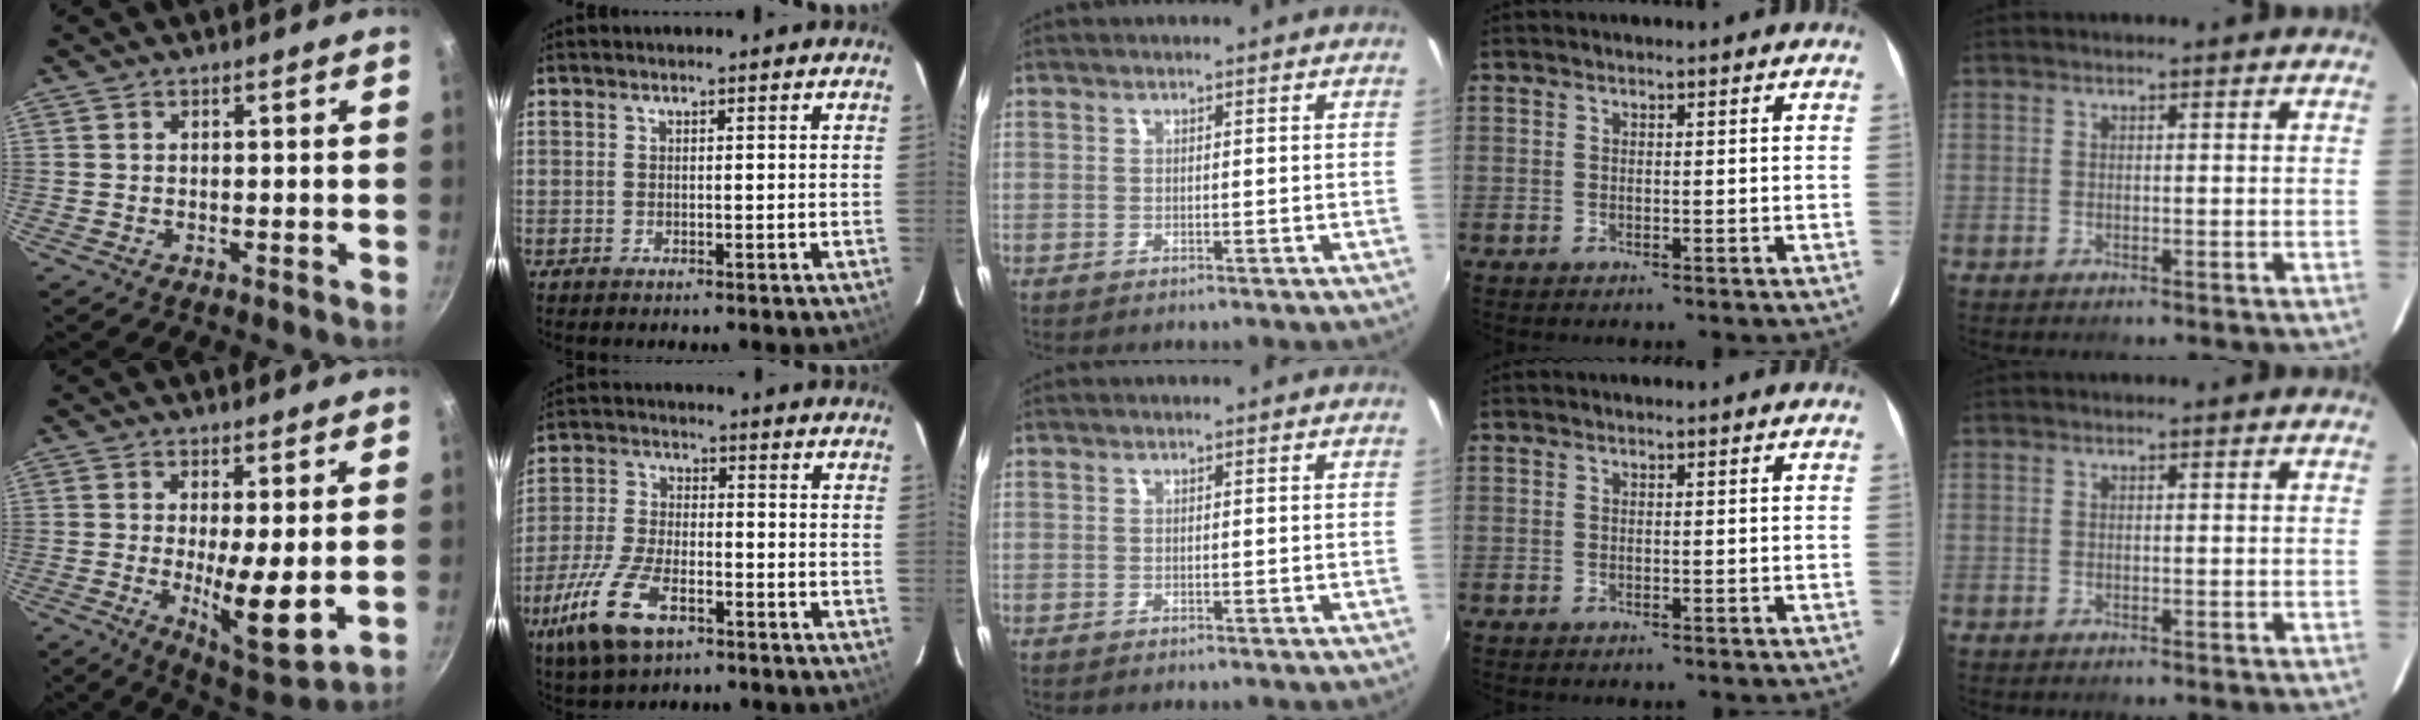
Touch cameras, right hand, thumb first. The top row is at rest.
{"thumb": {"total": 10.4, "force": [-0.1, 2.7, 10.0], "torque": [-0.156, -0.034, 0.007]}, "index": {"total": 13.3, "force": [-7.4, 5.6, 9.5], "torque": [-0.217, -0.019, -0.141]}}